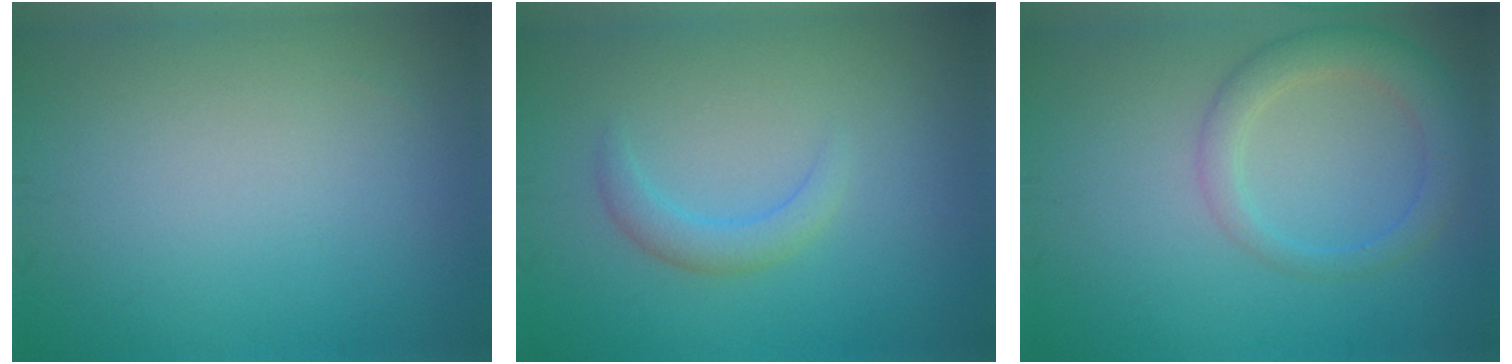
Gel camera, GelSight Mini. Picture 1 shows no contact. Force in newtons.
{"total": 2.1, "press": 2.0, "slide": 0.3}
{"total": 3.5, "press": 3.5, "slide": 0.3}